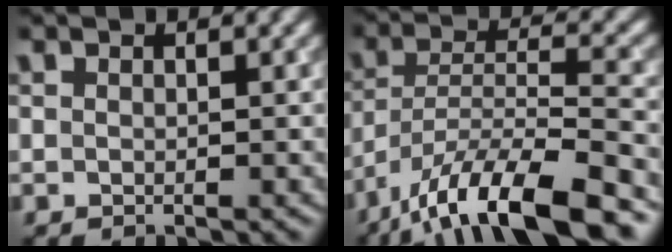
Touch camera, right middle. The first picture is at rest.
{"total": 12.1, "force": [-8.8, 2.8, 7.8], "torque": [-0.129, 0.009, -0.159]}